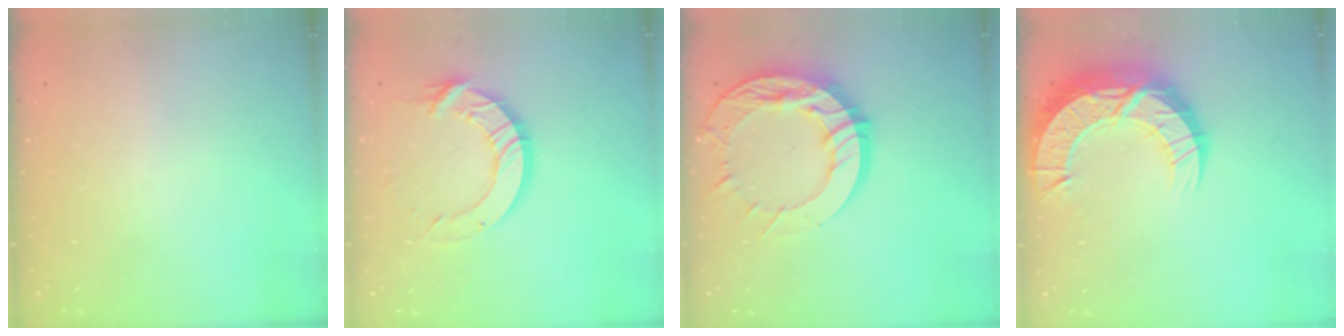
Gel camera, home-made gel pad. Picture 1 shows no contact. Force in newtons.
{"total": 11.6, "press": 11.6, "slide": 1.2}
{"total": 20.5, "press": 20.5, "slide": 1.9}
{"total": 17.6, "press": 17.6, "slide": 1.4}